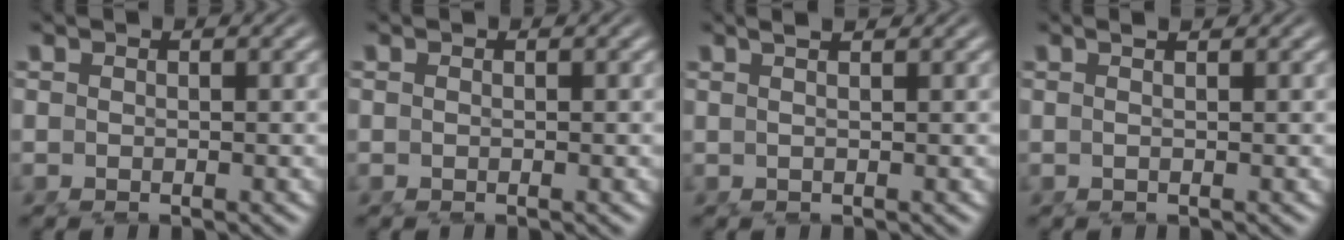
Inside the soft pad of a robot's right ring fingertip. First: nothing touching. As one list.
[{"total": 0.0}, {"total": 2.0, "force": [1.4, -0.4, 1.4], "torque": [-0.011, 0.012, 0.019]}, {"total": 1.4, "force": [0.7, -0.5, 1.2], "torque": [-0.010, 0.010, 0.006]}]